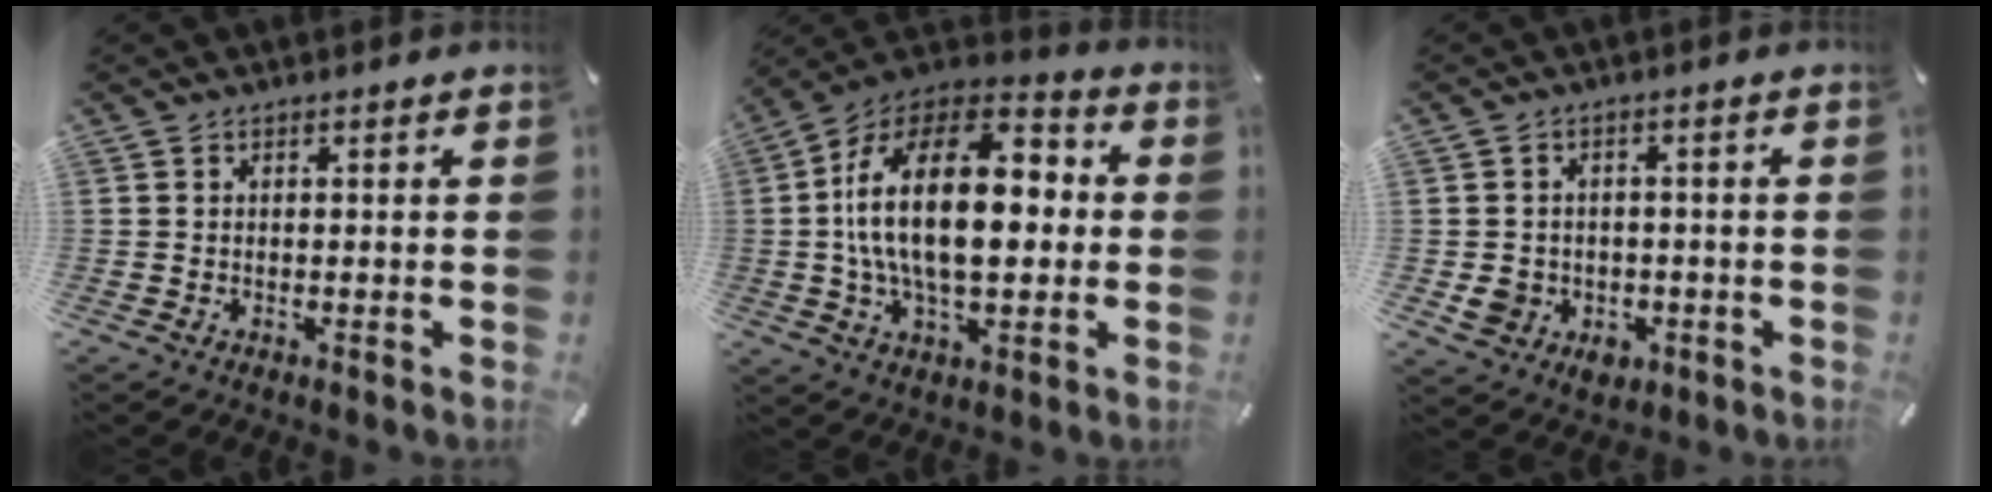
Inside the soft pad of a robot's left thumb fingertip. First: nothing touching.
{"total": 24.3, "force": [0.7, 13.6, 20.1], "torque": [-0.381, 0.002, 0.002]}
{"total": 5.3, "force": [-1.1, 4.9, 1.6], "torque": [-0.030, 0.003, -0.020]}